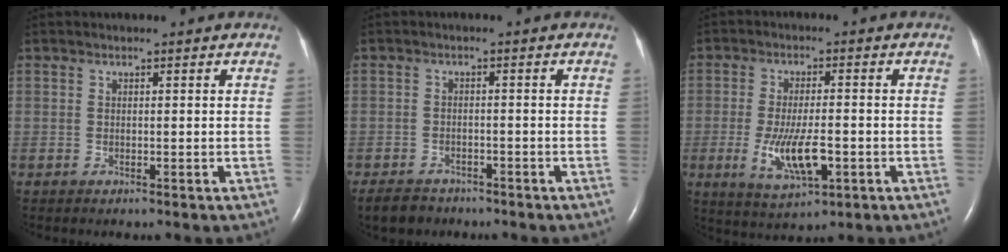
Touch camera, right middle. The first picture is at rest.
{"total": 4.5, "force": [-3.7, 2.3, 0.9], "torque": [-0.018, -0.002, -0.059]}
{"total": 8.2, "force": [-2.2, 2.3, 7.5], "torque": [-0.150, -0.015, -0.033]}